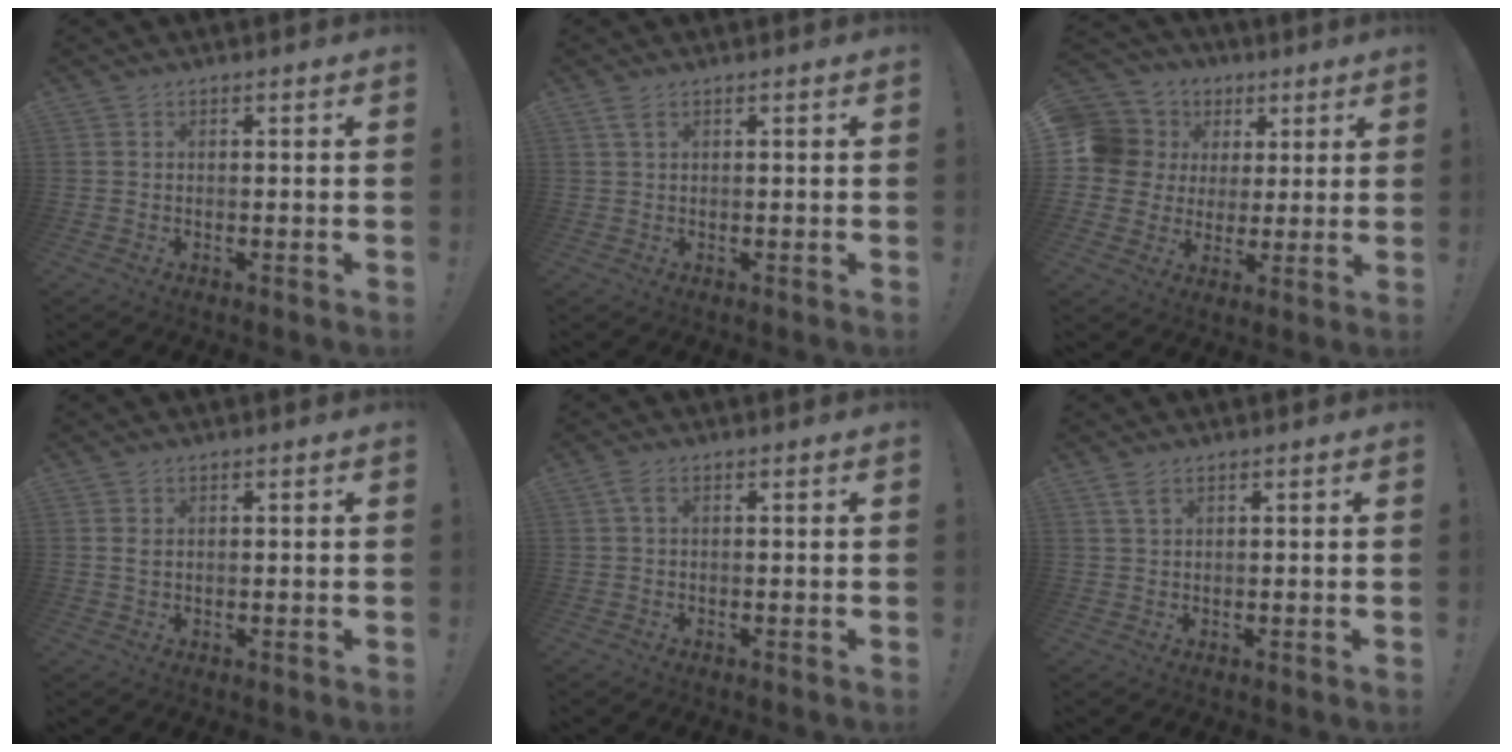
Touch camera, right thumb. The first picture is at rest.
{"total": 2.0, "force": [1.1, 0.6, 1.6], "torque": [-0.031, 0.000, 0.019]}
{"total": 12.1, "force": [3.4, 11.0, 3.8], "torque": [-0.083, -0.011, 0.083]}
{"total": 1.4, "force": [0.5, 0.7, 1.0], "torque": [-0.016, 0.001, 0.008]}
{"total": 2.3, "force": [0.6, 1.0, 2.0], "torque": [-0.041, 0.004, 0.012]}
{"total": 2.5, "force": [1.5, 0.9, 1.8], "torque": [-0.035, -0.002, 0.028]}